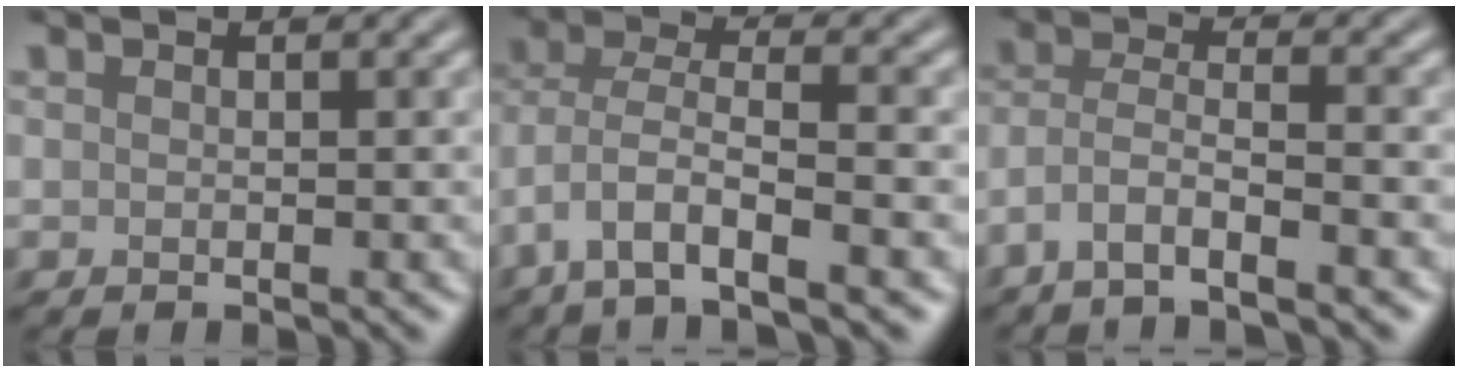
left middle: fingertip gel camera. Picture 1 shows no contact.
{"total": 6.7, "force": [-3.6, 2.2, 5.2], "torque": [-0.101, 0.000, -0.079]}
{"total": 3.9, "force": [-2.5, 0.8, 2.9], "torque": [-0.056, 0.002, -0.058]}